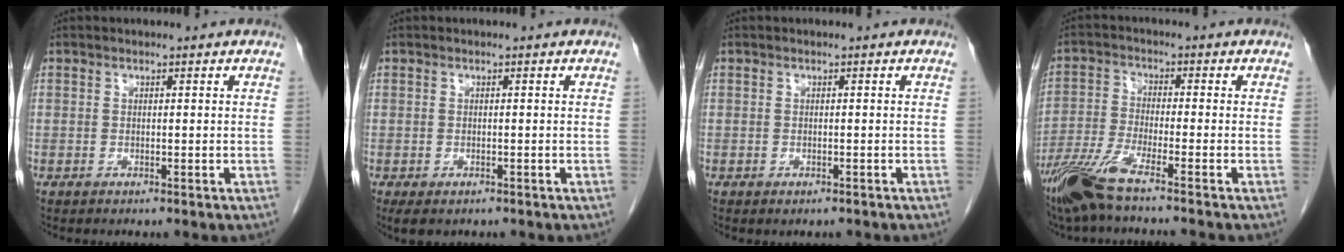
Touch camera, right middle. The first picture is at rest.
{"total": 3.0, "force": [-2.0, 1.6, 1.5], "torque": [-0.020, -0.005, -0.025]}
{"total": 0.7, "force": [-0.5, 0.3, 0.3], "torque": [-0.008, -0.002, -0.003]}
{"total": 8.3, "force": [-6.4, -0.4, 5.4], "torque": [-0.114, -0.030, -0.127]}